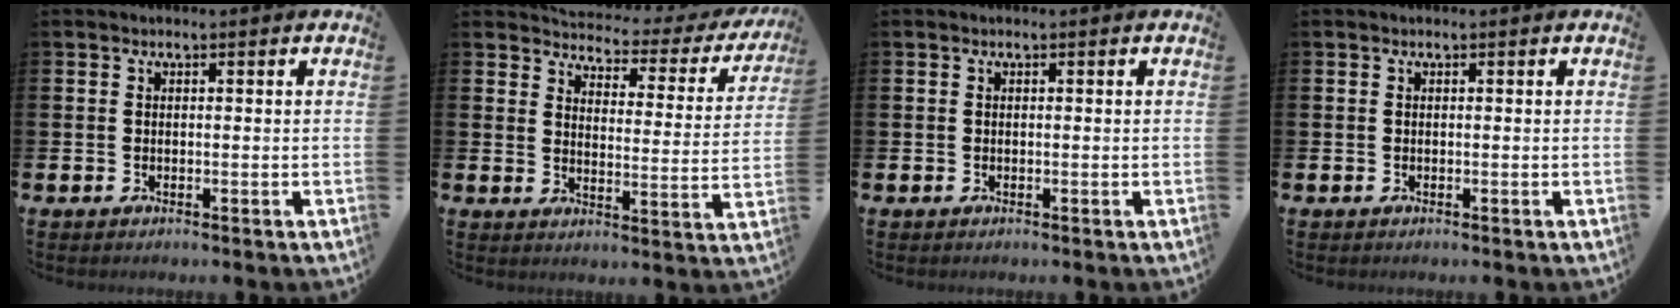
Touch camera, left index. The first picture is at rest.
{"total": 3.1, "force": [2.8, 1.2, 0.6], "torque": [-0.030, -0.030, 0.037]}
{"total": 0.0}
{"total": 0.0}